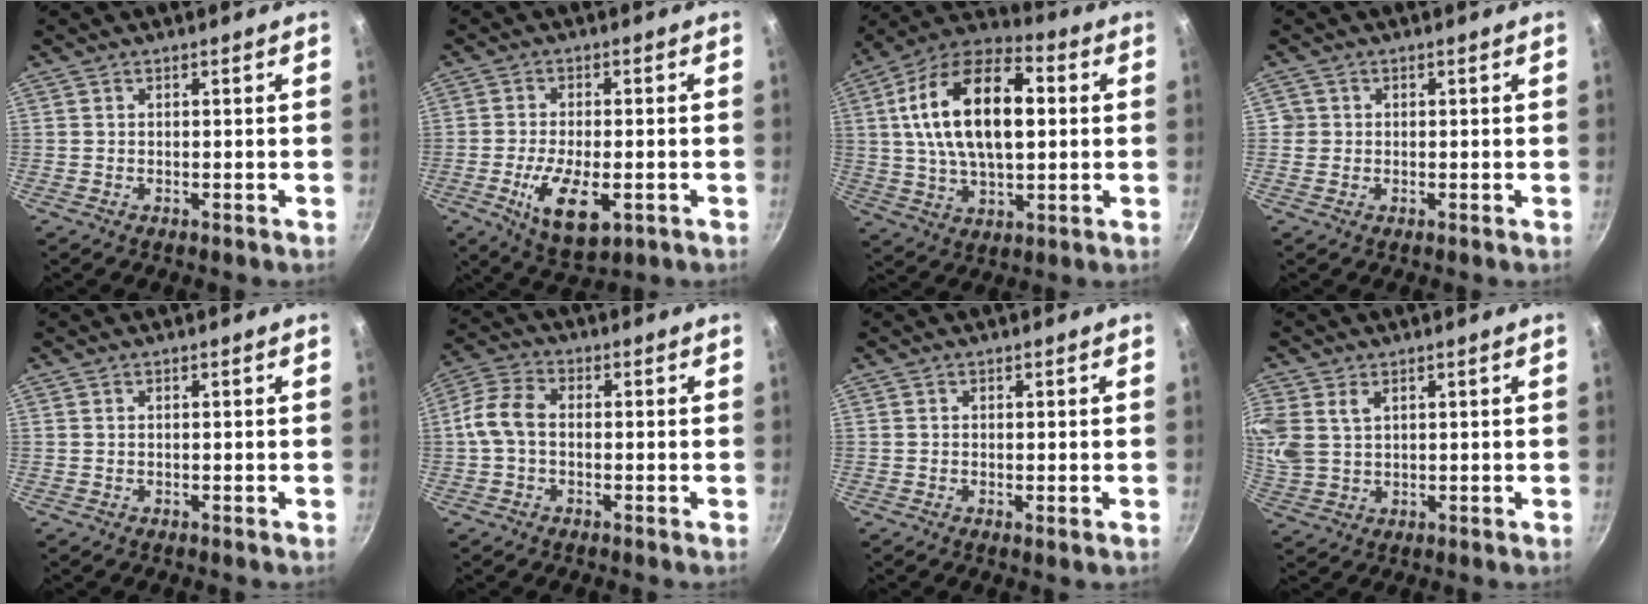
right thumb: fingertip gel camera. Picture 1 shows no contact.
{"total": 10.0, "force": [-3.3, 4.4, 8.3], "torque": [-0.147, -0.007, -0.049]}
{"total": 21.5, "force": [3.2, 11.4, 17.9], "torque": [-0.308, 0.017, 0.047]}
{"total": 1.8, "force": [0.1, 1.8, 0.0], "torque": [0.012, 0.006, -0.001]}
{"total": 0.0}
{"total": 6.7, "force": [-0.5, 4.4, 5.1], "torque": [-0.104, 0.021, -0.019]}
{"total": 0.9, "force": [-0.2, 0.1, 0.8], "torque": [-0.021, -0.005, -0.005]}
{"total": 10.7, "force": [3.3, 7.6, 6.8], "torque": [-0.185, 0.002, 0.076]}